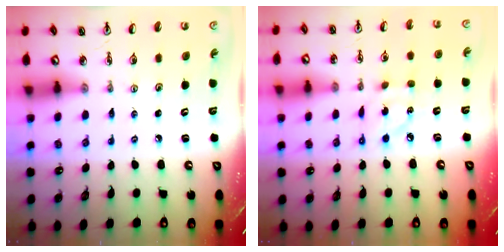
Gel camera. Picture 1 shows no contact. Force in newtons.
{"total": 6.6, "press": 6.6, "slide": 0.0}